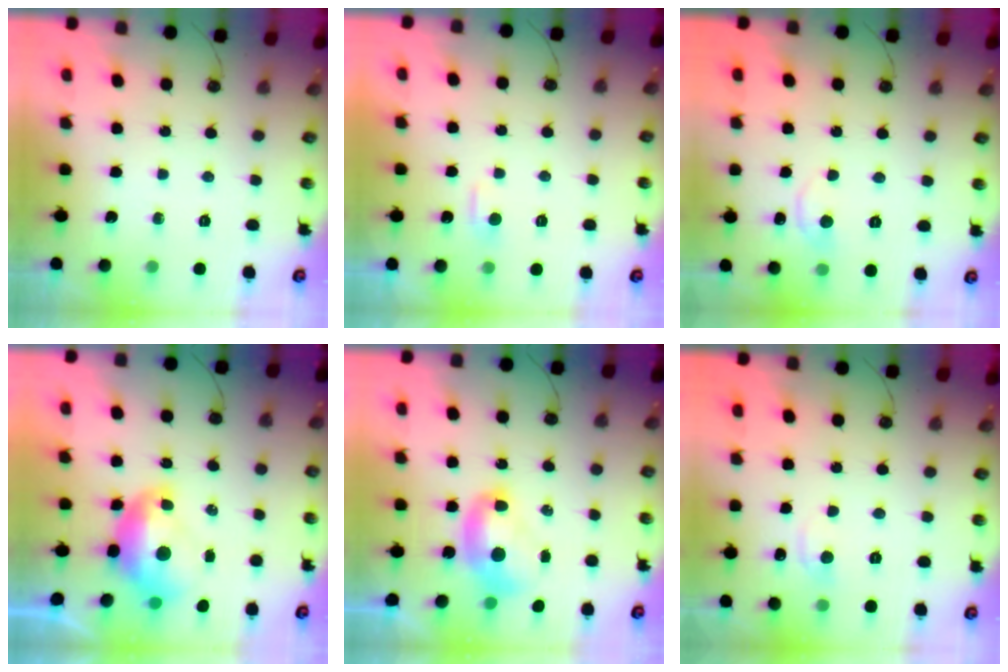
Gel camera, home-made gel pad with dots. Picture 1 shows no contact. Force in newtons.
{"total": 2.4, "press": 2.3, "slide": 0.3}
{"total": 0.0}
{"total": 2.4, "press": 2.3, "slide": 0.7}
{"total": 2.4, "press": 2.4, "slide": 0.2}
{"total": 1.6, "press": 1.4, "slide": 0.7}